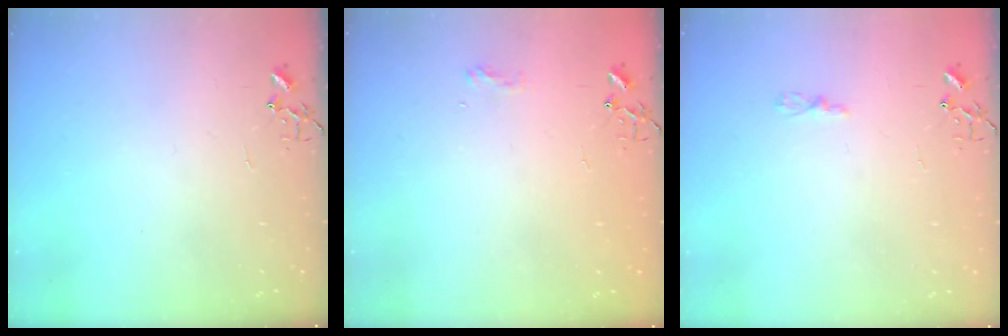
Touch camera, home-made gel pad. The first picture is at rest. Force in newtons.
{"total": 7.1, "press": 7.1, "slide": 0.7}
{"total": 2.9, "press": 2.9, "slide": 0.4}